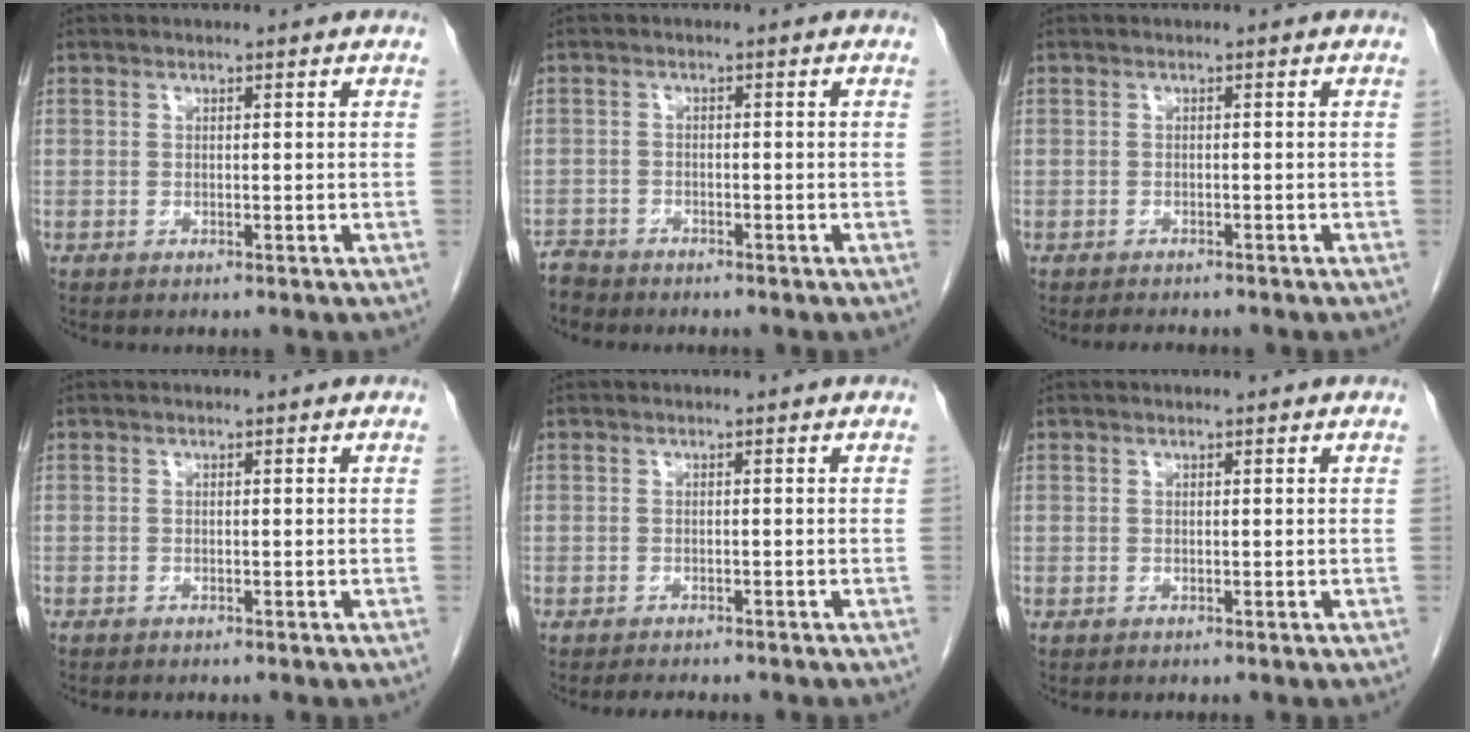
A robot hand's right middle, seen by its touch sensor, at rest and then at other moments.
{"total": 2.8, "force": [-2.7, 0.6, -0.4], "torque": [0.006, -0.008, -0.053]}
{"total": 2.6, "force": [-2.4, 0.6, 1.0], "torque": [-0.018, -0.007, -0.030]}
{"total": 0.9, "force": [-0.7, 0.1, 0.4], "torque": [-0.008, -0.002, -0.009]}
{"total": 3.4, "force": [-2.9, 0.8, 1.5], "torque": [-0.024, -0.008, -0.035]}
{"total": 0.0}